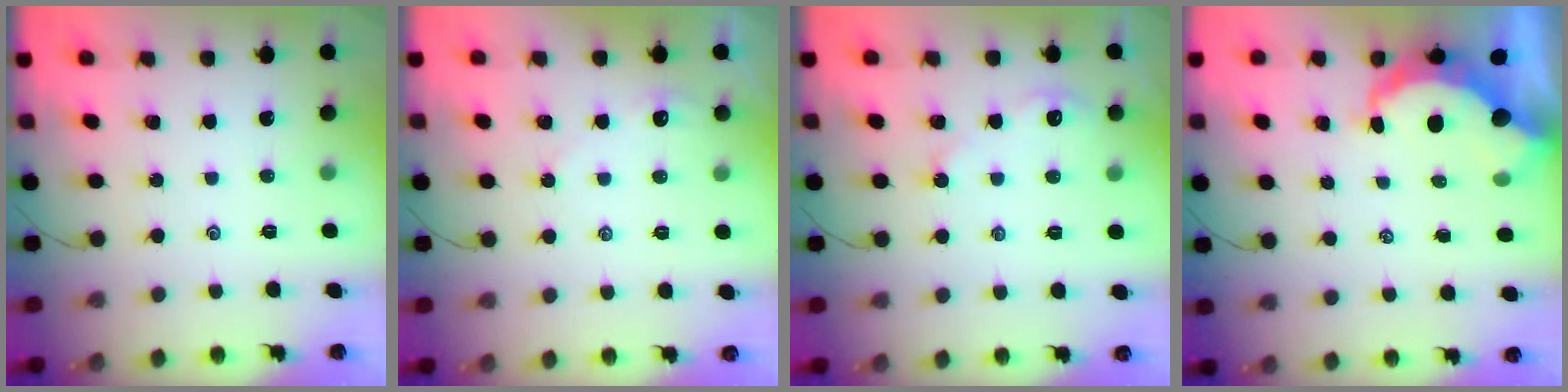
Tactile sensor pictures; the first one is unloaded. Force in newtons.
{"total": 2.2, "press": 2.2, "slide": 0.3}
{"total": 2.8, "press": 2.8, "slide": 0.4}
{"total": 7.9, "press": 7.8, "slide": 1.0}